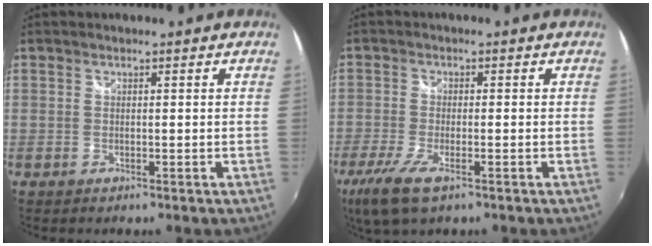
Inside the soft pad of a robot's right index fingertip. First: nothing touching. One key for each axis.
{"total": 8.3, "fx": -5.1, "fy": 2.3, "fz": 6.1, "tx": -0.148, "ty": -0.031, "tz": -0.097}